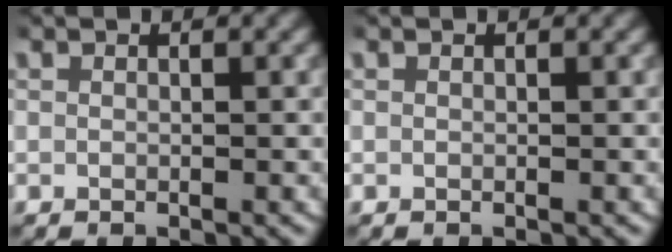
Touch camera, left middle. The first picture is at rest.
{"total": 0.0}